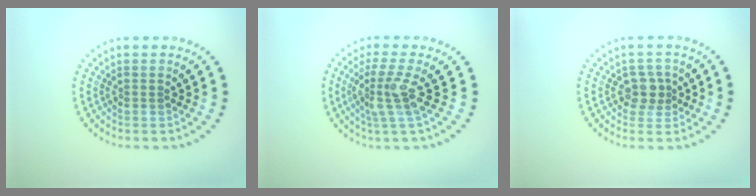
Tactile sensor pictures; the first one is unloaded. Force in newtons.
{"total": 3.2, "press": 2.5, "slide": 2.0}
{"total": 2.1, "press": 1.8, "slide": 1.1}